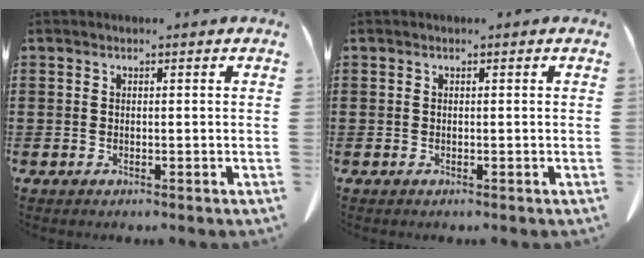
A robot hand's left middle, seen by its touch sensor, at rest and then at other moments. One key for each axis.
{"total": 0.0}